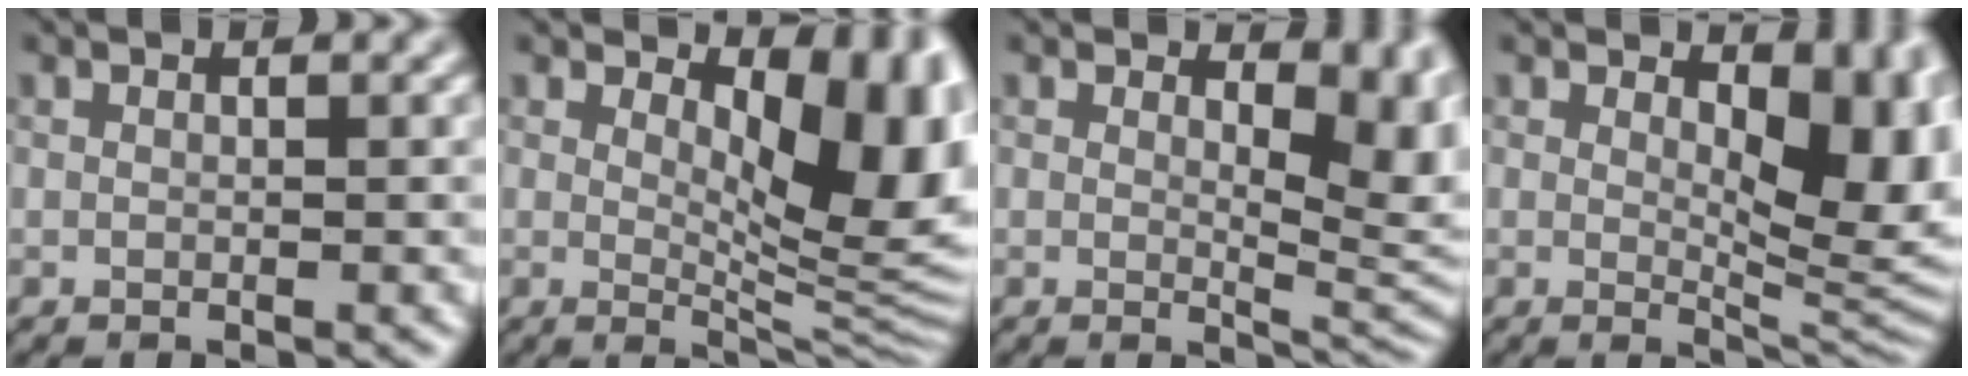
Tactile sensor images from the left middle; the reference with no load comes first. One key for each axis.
{"total": 10.2, "fx": 2.8, "fy": 4.8, "fz": 8.6, "tx": -0.112, "ty": -0.012, "tz": 0.046}
{"total": 5.9, "fx": 2.0, "fy": 3.1, "fz": 4.6, "tx": -0.051, "ty": -0.013, "tz": 0.031}
{"total": 8.0, "fx": 2.3, "fy": 4.0, "fz": 6.5, "tx": -0.086, "ty": -0.016, "tz": 0.036}